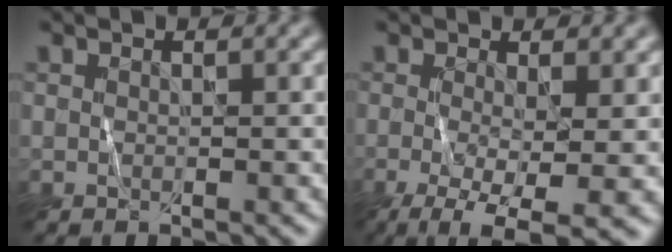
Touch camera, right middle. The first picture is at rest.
{"total": 7.9, "force": [-3.0, 2.8, 6.7], "torque": [-0.130, -0.020, -0.038]}